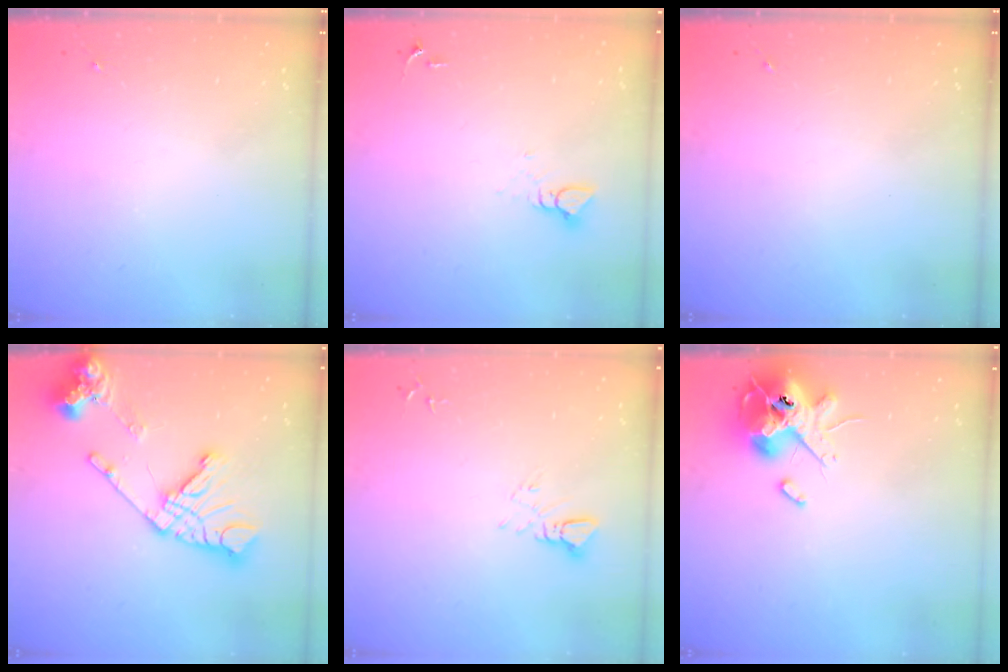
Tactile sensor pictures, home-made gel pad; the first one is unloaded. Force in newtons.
{"total": 3.9, "press": 3.8, "slide": 0.5}
{"total": 0.0}
{"total": 20.4, "press": 20.3, "slide": 2.5}
{"total": 3.3, "press": 3.3, "slide": 0.2}
{"total": 13.9, "press": 13.7, "slide": 2.3}